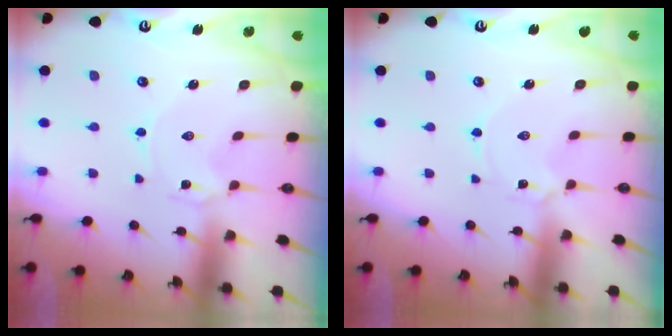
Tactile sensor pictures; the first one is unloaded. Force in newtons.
{"total": 0.9, "press": 0.9, "slide": 0.1}